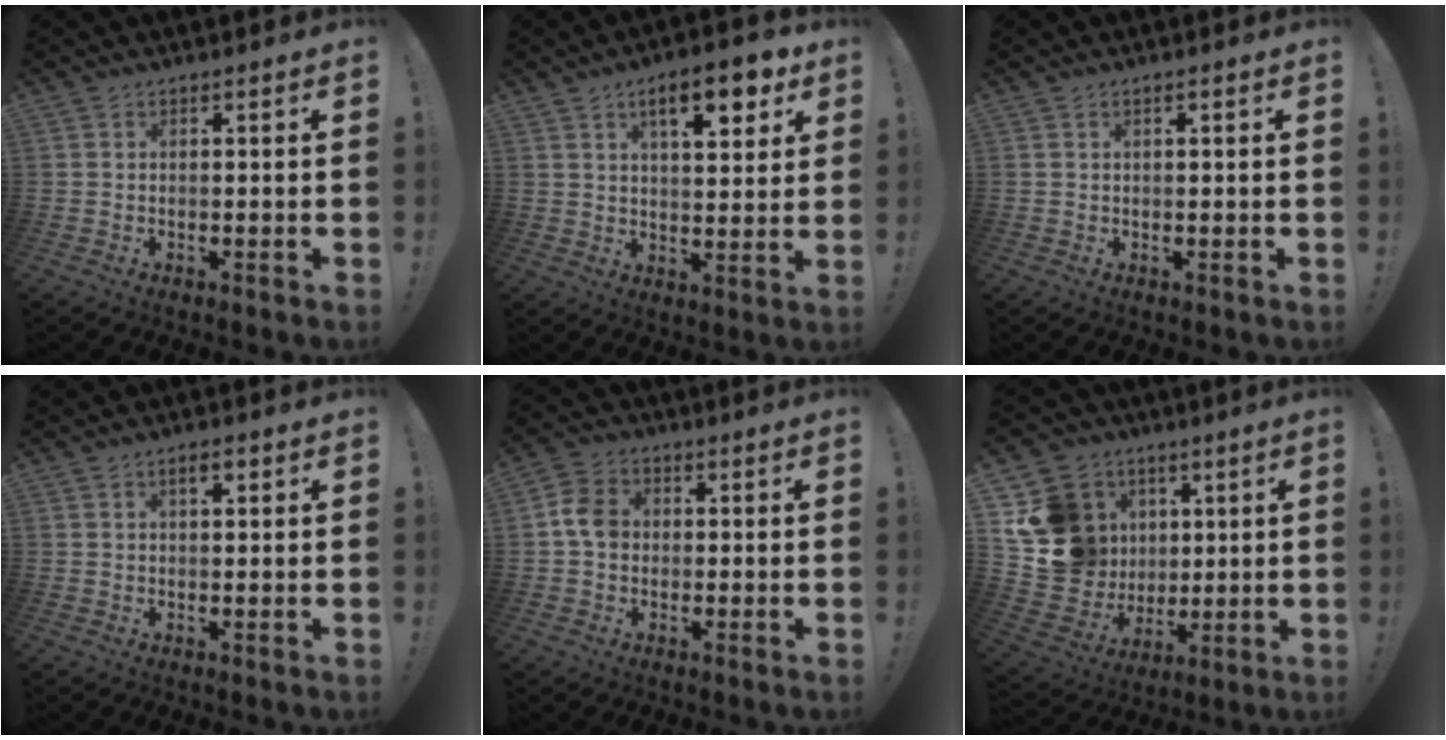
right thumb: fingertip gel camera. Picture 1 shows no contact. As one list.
[{"total": 12.0, "force": [6.1, 4.2, 9.4], "torque": [-0.124, -0.021, 0.094]}, {"total": 0.7, "force": [0.3, 0.2, 0.6], "torque": [-0.014, 0.002, 0.005]}, {"total": 2.8, "force": [1.3, 1.0, 2.2], "torque": [-0.032, -0.002, 0.018]}, {"total": 7.3, "force": [0.2, 6.1, 4.2], "torque": [-0.059, 0.019, 0.009]}, {"total": 17.3, "force": [4.6, 15.7, 5.8], "torque": [-0.107, -0.014, 0.123]}]